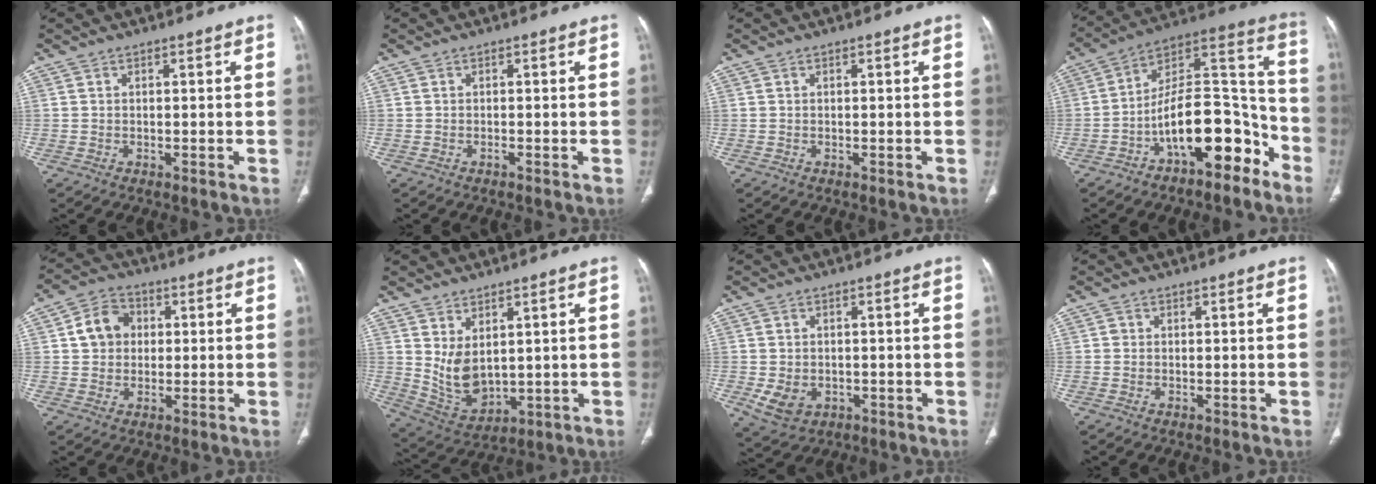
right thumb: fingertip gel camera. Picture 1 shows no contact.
{"total": 0.0}
{"total": 0.0}
{"total": 18.8, "force": [-9.5, 8.3, 13.9], "torque": [-0.194, 0.102, -0.157]}
{"total": 7.6, "force": [1.1, 6.5, 3.8], "torque": [-0.046, 0.010, 0.012]}
{"total": 8.3, "force": [2.1, 5.0, 6.3], "torque": [-0.103, -0.024, 0.068]}
{"total": 5.8, "force": [-1.4, 4.5, 3.3], "torque": [-0.056, 0.003, -0.009]}
{"total": 0.6, "force": [0.0, 0.6, 0.1], "torque": [0.001, 0.003, 0.000]}